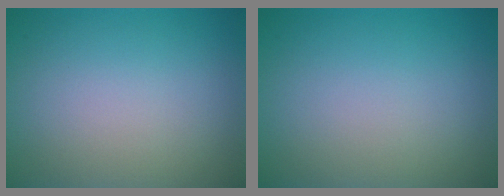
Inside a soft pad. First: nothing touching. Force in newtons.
{"total": 0.0}